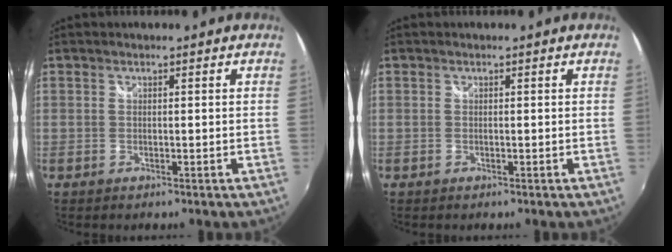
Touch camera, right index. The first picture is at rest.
{"total": 0.0}